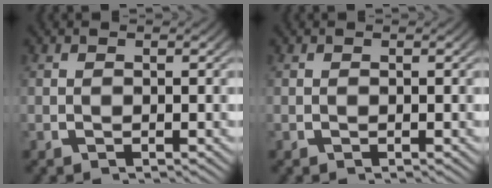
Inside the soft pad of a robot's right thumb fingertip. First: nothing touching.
{"total": 0.0}